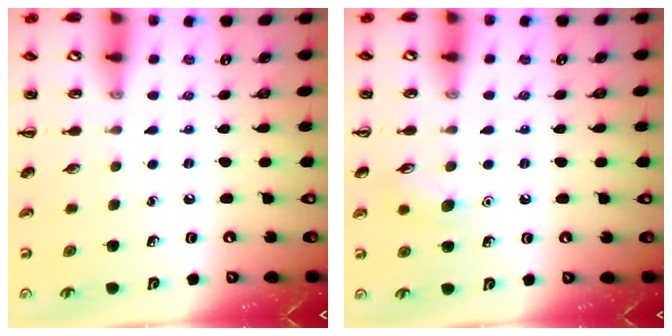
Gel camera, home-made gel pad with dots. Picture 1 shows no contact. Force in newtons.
{"total": 6.9, "press": 6.7, "slide": 1.9}